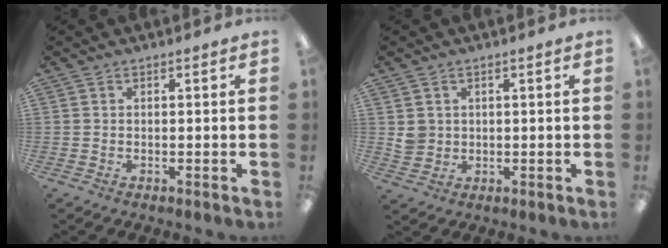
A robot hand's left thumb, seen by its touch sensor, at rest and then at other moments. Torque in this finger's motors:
{"motor_torque": [-0.19, 0.20, 0.28, -0.27, 0.00]}